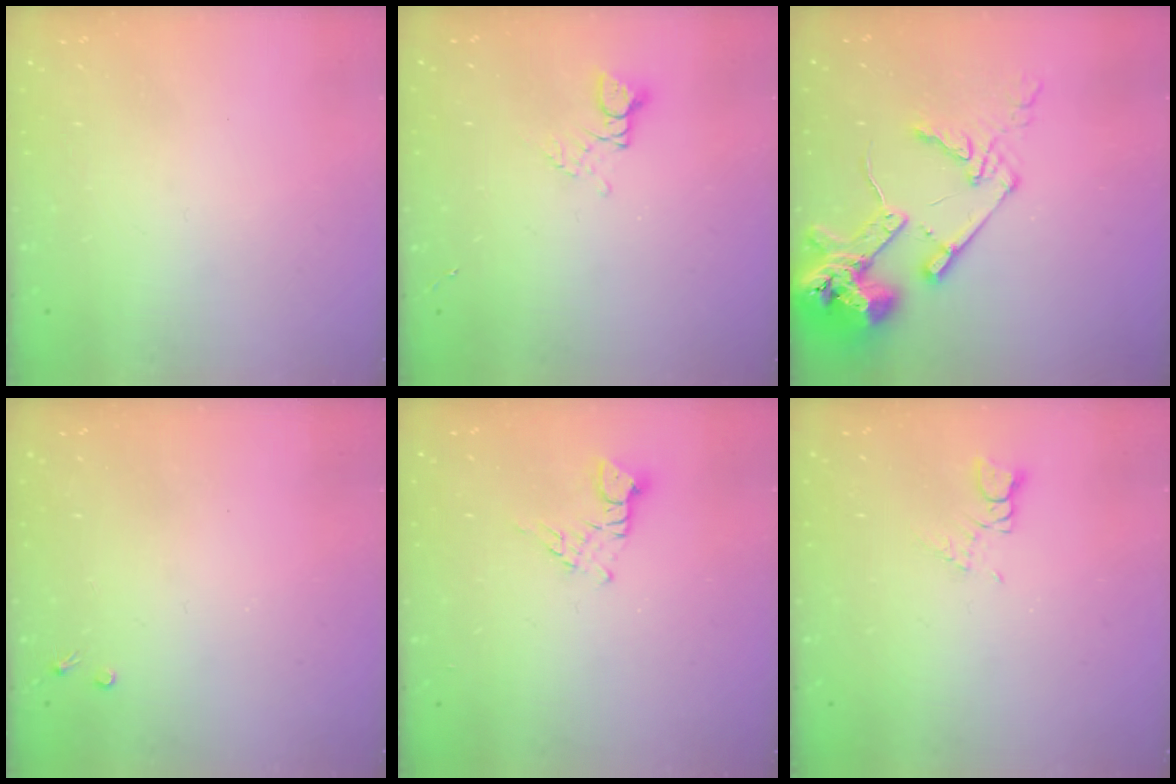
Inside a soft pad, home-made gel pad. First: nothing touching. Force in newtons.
{"total": 3.8, "press": 3.7, "slide": 0.4}
{"total": 15.9, "press": 15.8, "slide": 2.0}
{"total": 2.7, "press": 2.7, "slide": 0.4}
{"total": 3.6, "press": 3.5, "slide": 0.4}
{"total": 1.3, "press": 1.3, "slide": 0.2}